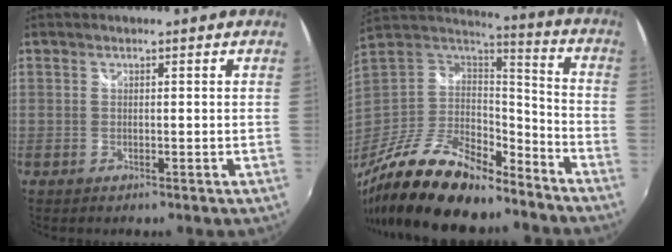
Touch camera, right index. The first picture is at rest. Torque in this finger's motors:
{"motor_torque": [0.70, -1.44, 0.42, 0.09]}